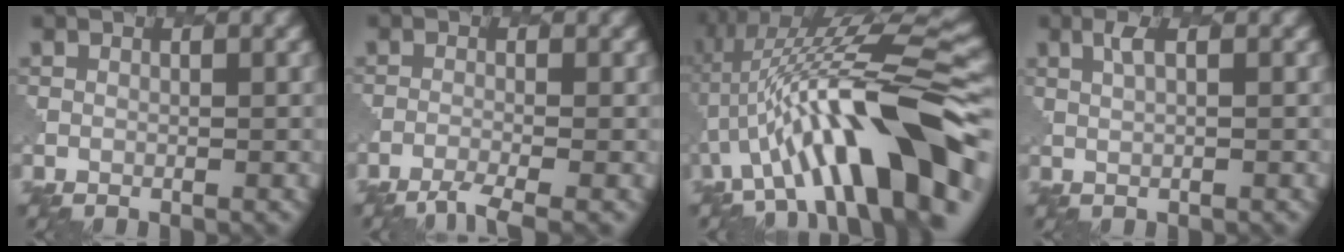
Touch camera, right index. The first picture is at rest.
{"total": 2.7, "force": [-2.0, 0.4, 1.8], "torque": [-0.030, -0.003, -0.048]}
{"total": 13.3, "force": [-2.7, 3.1, 12.7], "torque": [-0.200, 0.030, -0.034]}
{"total": 1.8, "force": [1.0, 0.4, 1.5], "torque": [-0.028, 0.004, 0.018]}